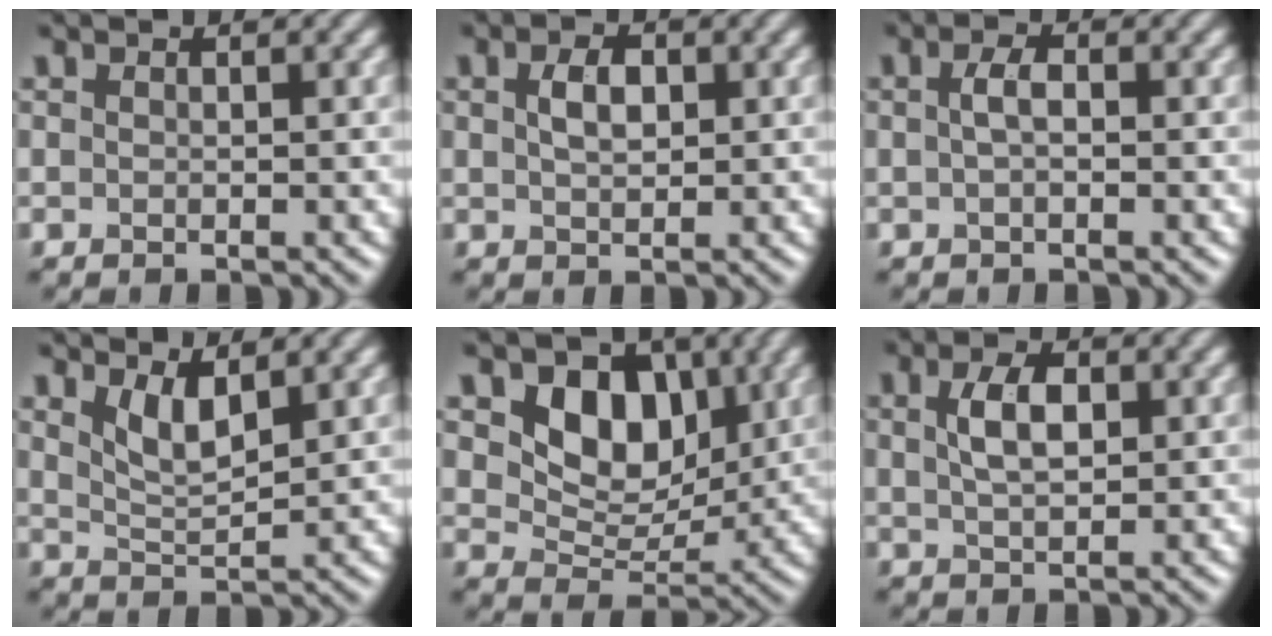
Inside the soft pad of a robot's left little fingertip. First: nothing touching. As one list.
[{"total": 2.6, "force": [0.7, 1.5, 2.0], "torque": [-0.042, 0.003, 0.012]}, {"total": 1.6, "force": [0.0, 0.6, 1.5], "torque": [-0.033, 0.004, -0.002]}, {"total": 2.8, "force": [1.7, 0.8, 2.1], "torque": [-0.043, -0.011, 0.037]}, {"total": 6.3, "force": [2.3, 4.5, 3.8], "torque": [-0.064, -0.011, 0.032]}, {"total": 3.6, "force": [0.9, 1.8, 2.9], "torque": [-0.062, 0.004, 0.019]}]